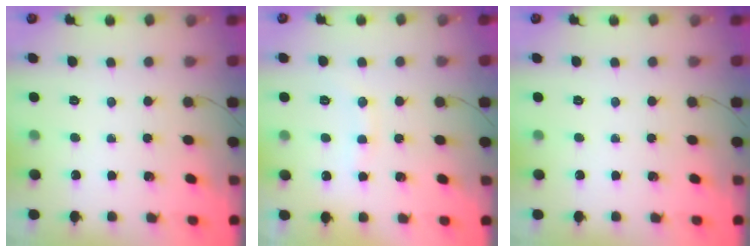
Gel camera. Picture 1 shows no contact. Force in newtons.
{"total": 8.1, "press": 8.0, "slide": 1.0}
{"total": 0.0}